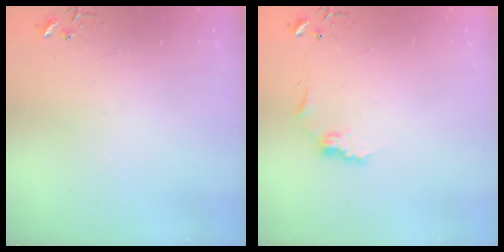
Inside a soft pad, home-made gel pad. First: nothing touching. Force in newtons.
{"total": 7.8, "press": 7.8, "slide": 0.4}